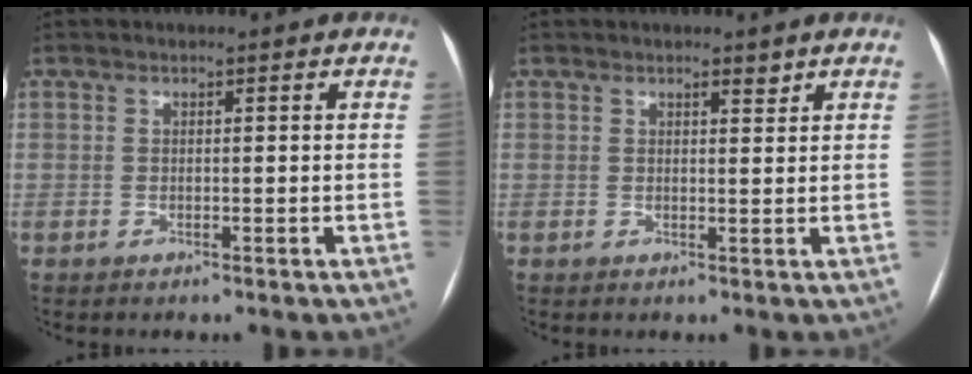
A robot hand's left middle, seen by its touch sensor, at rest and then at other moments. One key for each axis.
{"total": 1.4, "fx": 1.1, "fy": 0.4, "fz": 0.7, "tx": -0.013, "ty": -0.002, "tz": 0.017}